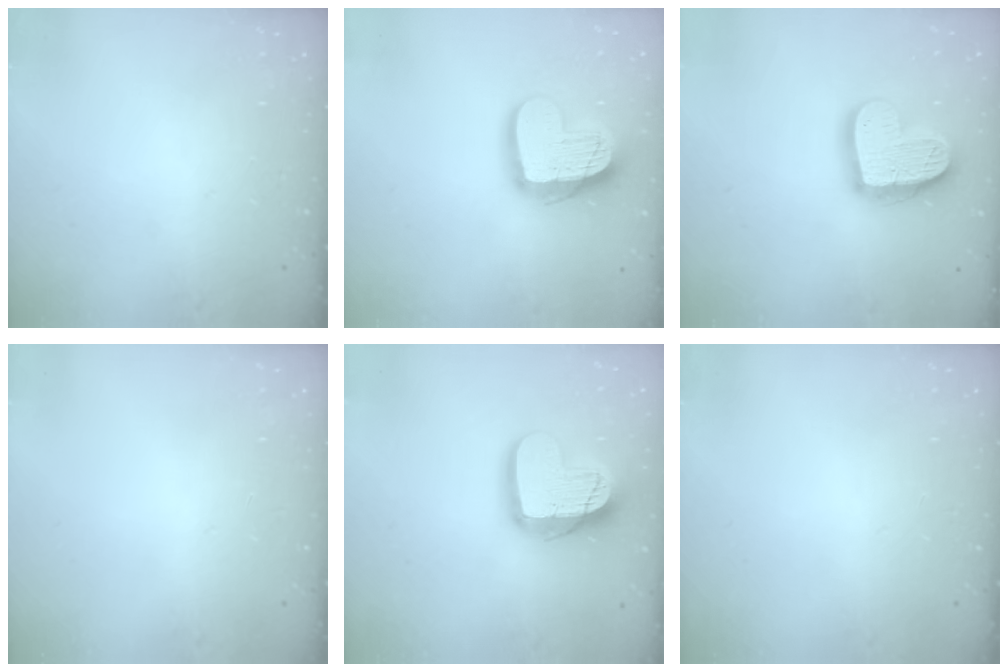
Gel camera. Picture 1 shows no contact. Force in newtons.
{"total": 17.8, "press": 17.7, "slide": 1.7}
{"total": 18.0, "press": 17.9, "slide": 1.3}
{"total": 0.0}
{"total": 17.4, "press": 17.4, "slide": 1.6}
{"total": 0.0}